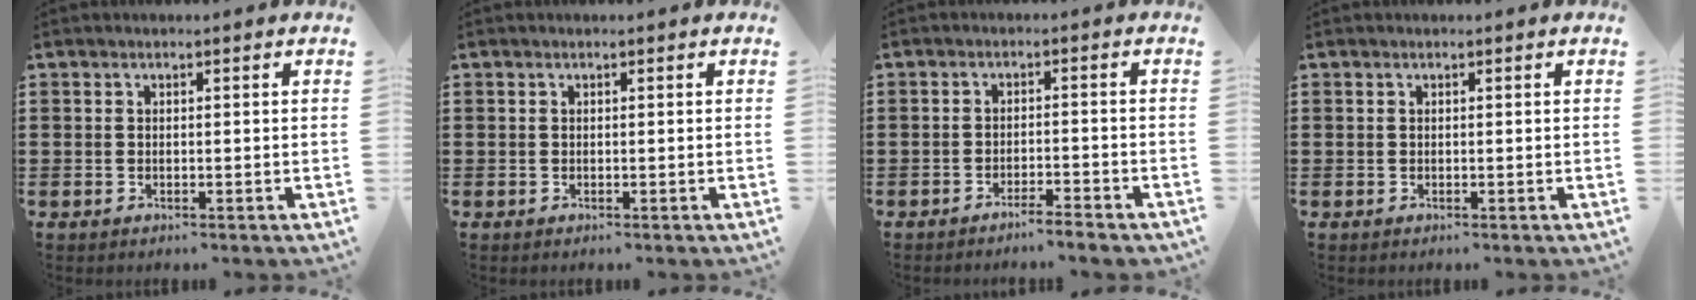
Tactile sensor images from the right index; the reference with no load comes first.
{"total": 0.0}
{"total": 2.7, "force": [-2.5, -0.4, 0.7], "torque": [-0.014, -0.002, -0.051]}
{"total": 0.0}